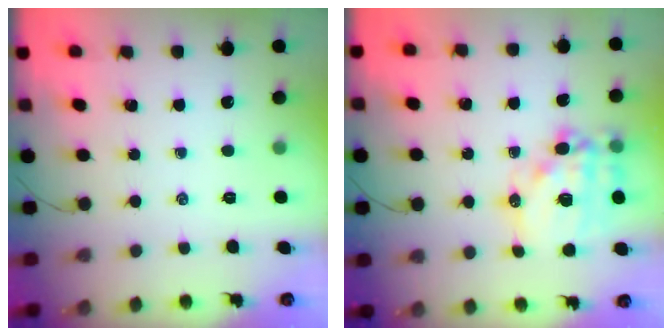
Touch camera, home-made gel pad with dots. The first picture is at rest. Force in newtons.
{"total": 15.9, "press": 15.5, "slide": 3.5}